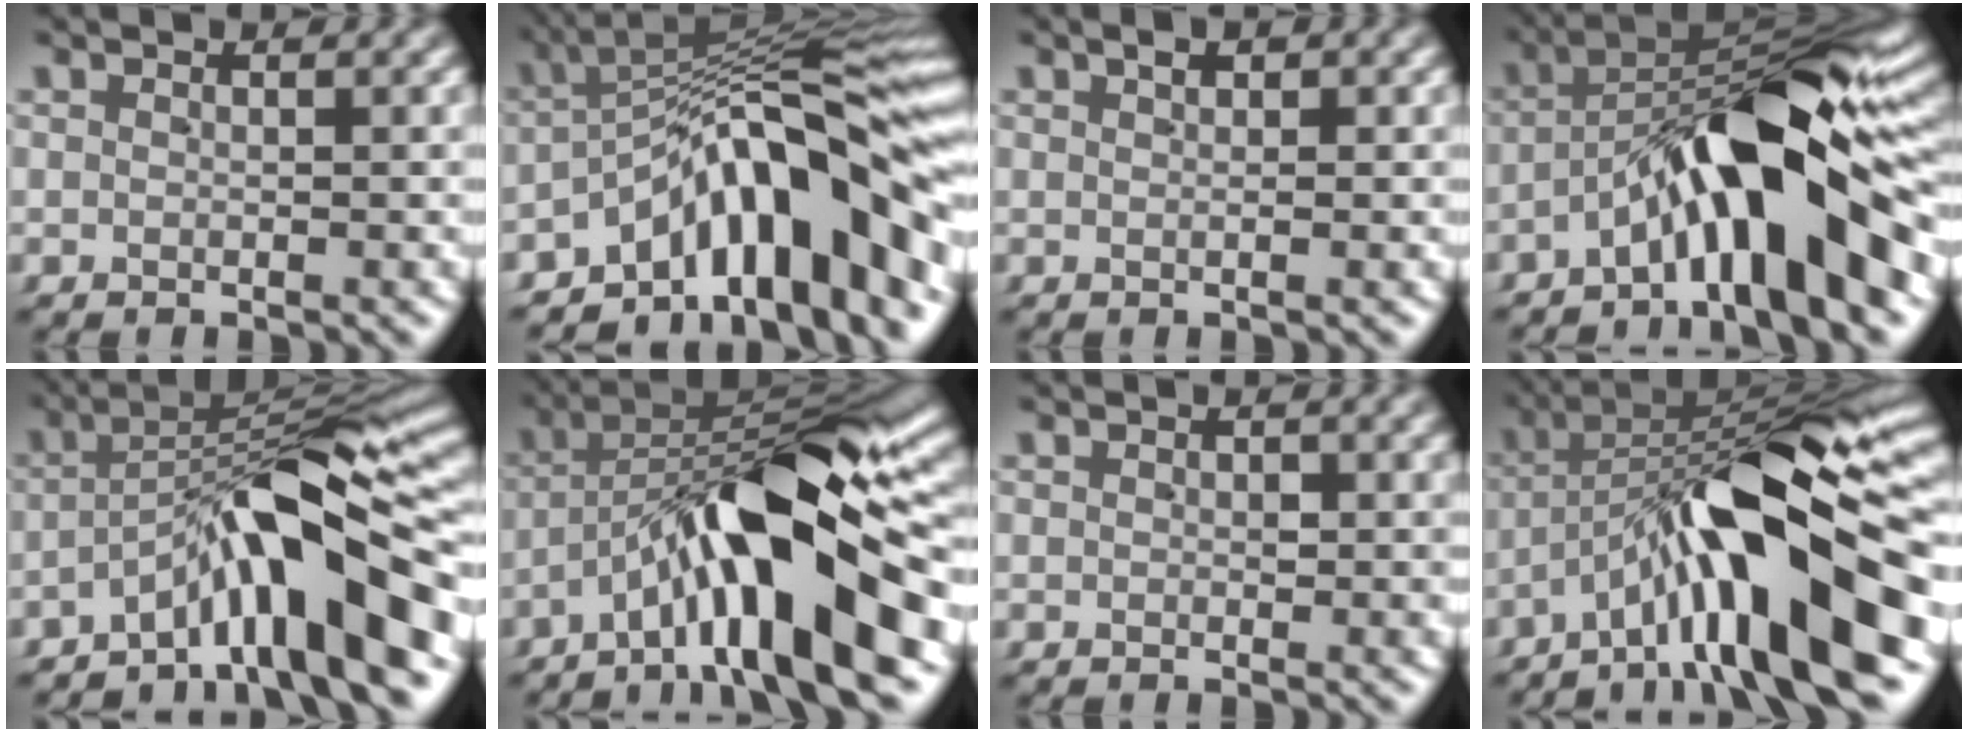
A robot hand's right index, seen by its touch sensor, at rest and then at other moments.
{"total": 13.4, "force": [-3.5, 6.2, 11.3], "torque": [-0.157, -0.006, -0.051]}
{"total": 1.6, "force": [0.5, 0.4, 1.5], "torque": [-0.015, -0.001, 0.010]}
{"total": 12.1, "force": [-2.1, 4.0, 11.2], "torque": [-0.169, 0.004, -0.029]}
{"total": 9.8, "force": [-3.2, 2.8, 8.8], "torque": [-0.125, 0.007, -0.044]}
{"total": 13.4, "force": [-2.0, 5.0, 12.3], "torque": [-0.195, 0.000, -0.026]}
{"total": 1.1, "force": [0.2, 0.6, 1.0], "torque": [-0.008, -0.005, 0.006]}
{"total": 15.5, "force": [-1.5, 5.8, 14.3], "torque": [-0.215, 0.003, -0.014]}